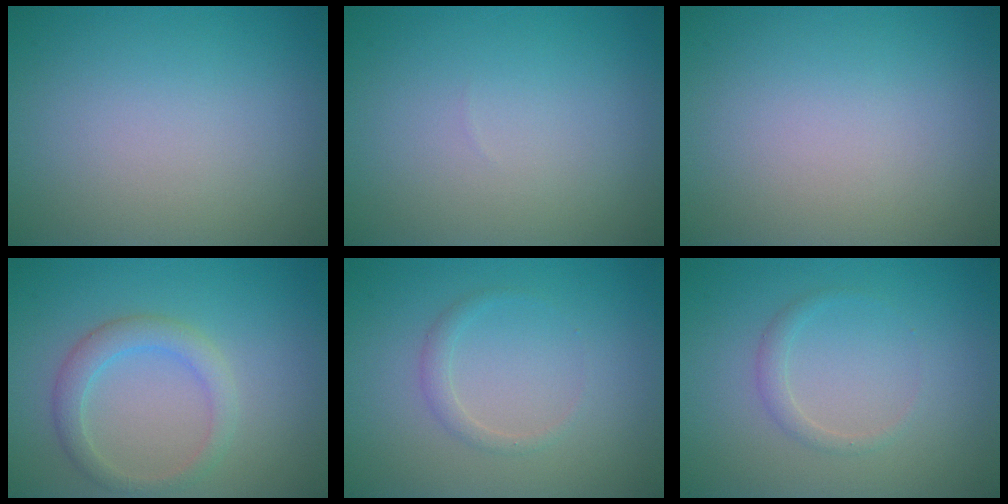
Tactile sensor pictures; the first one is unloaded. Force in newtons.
{"total": 0.0}
{"total": 0.0}
{"total": 2.7, "press": 2.7, "slide": 0.0}
{"total": 1.1, "press": 1.1, "slide": 0.1}
{"total": 1.1, "press": 1.1, "slide": 0.1}